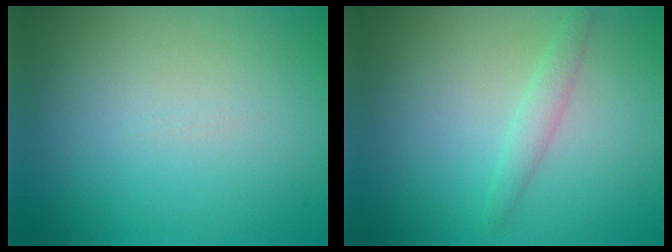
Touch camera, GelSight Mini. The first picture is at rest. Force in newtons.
{"total": 1.5, "press": 1.5, "slide": 0.1}